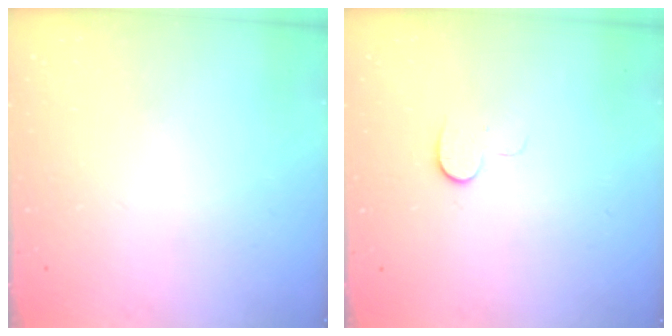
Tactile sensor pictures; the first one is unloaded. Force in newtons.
{"total": 4.9, "press": 4.9, "slide": 0.4}